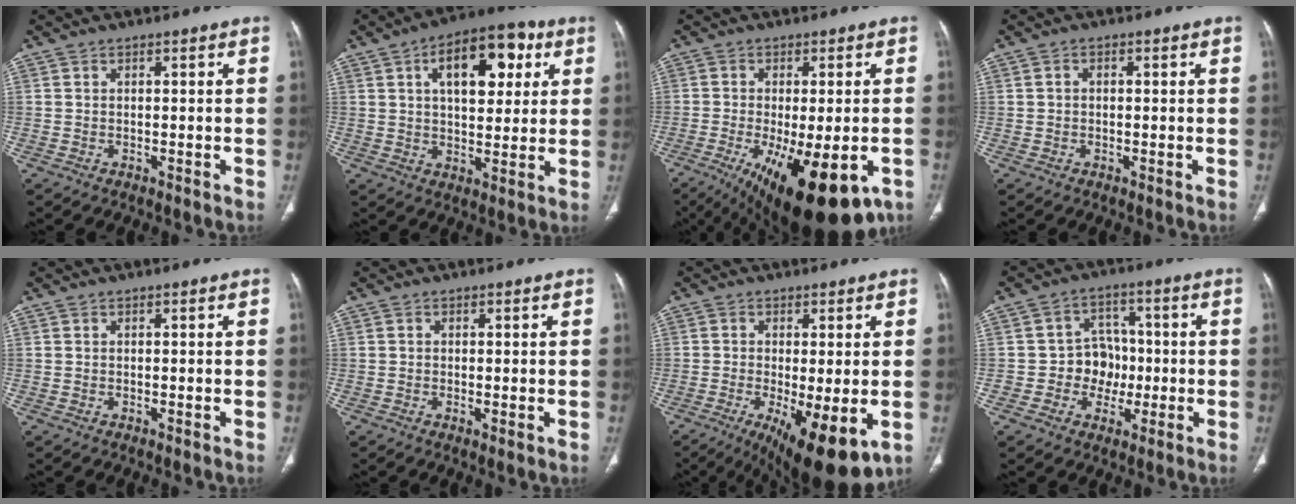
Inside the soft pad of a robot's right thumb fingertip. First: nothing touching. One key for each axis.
{"total": 15.4, "fx": 5.4, "fy": 8.1, "fz": 11.9, "tx": -0.136, "ty": 0.005, "tz": 0.077}
{"total": 20.1, "fx": -8.9, "fy": 7.7, "fz": 16.3, "tx": -0.224, "ty": -0.018, "tz": -0.120}
{"total": 1.1, "fx": 0.1, "fy": 0.8, "fz": 0.7, "tx": -0.008, "ty": 0.005, "tz": 0.000}
{"total": 0.0}
{"total": 1.1, "fx": -0.2, "fy": 0.3, "fz": 1.0, "tx": -0.022, "ty": -0.005, "tz": -0.004}
{"total": 14.0, "fx": -4.6, "fy": 4.5, "fz": 12.4, "tx": -0.176, "ty": -0.022, "tz": -0.058}
{"total": 7.8, "fx": -1.3, "fy": 6.8, "fz": 3.5, "tx": -0.001, "ty": 0.022, "tz": -0.025}